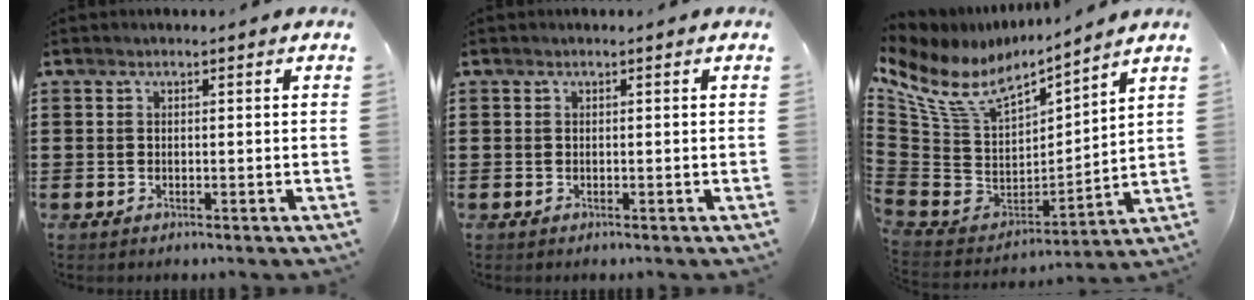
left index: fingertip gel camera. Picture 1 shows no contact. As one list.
[{"total": 0.0}, {"total": 9.9, "force": [6.4, 4.7, 5.9], "torque": [-0.151, -0.045, 0.112]}]